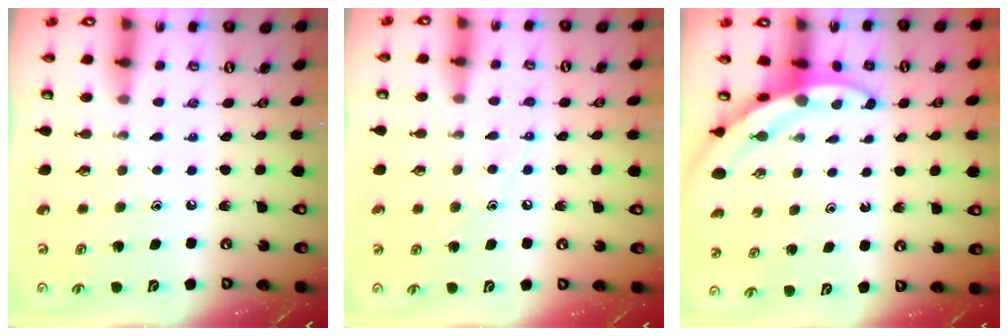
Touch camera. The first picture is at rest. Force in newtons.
{"total": 6.0, "press": 5.9, "slide": 0.6}
{"total": 3.3, "press": 3.3, "slide": 0.2}